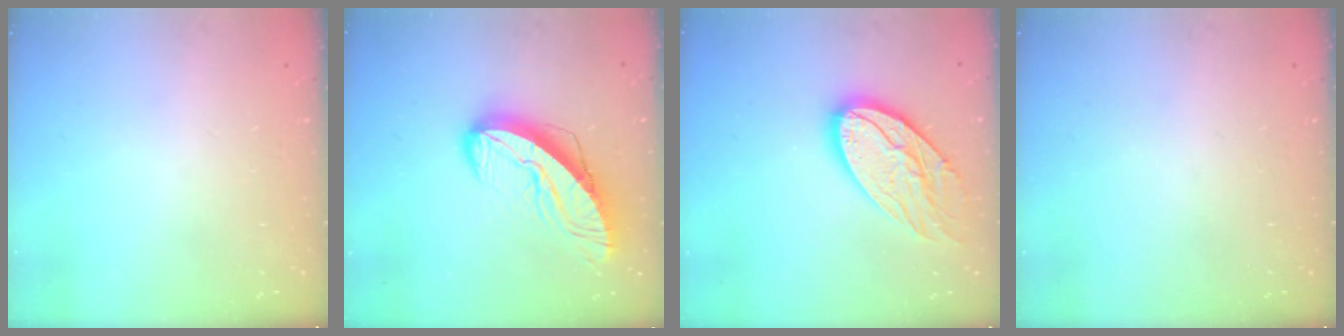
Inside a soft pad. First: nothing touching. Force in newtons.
{"total": 13.2, "press": 13.1, "slide": 1.0}
{"total": 17.3, "press": 17.3, "slide": 1.4}
{"total": 0.0}